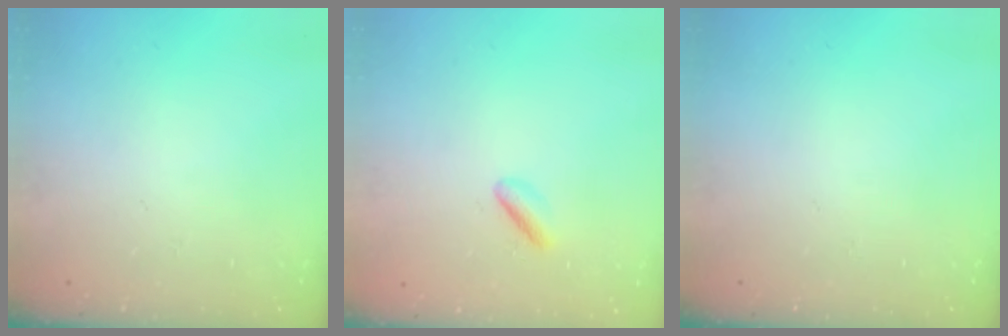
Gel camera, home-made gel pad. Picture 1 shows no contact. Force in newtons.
{"total": 2.1, "press": 1.9, "slide": 0.9}
{"total": 0.0}